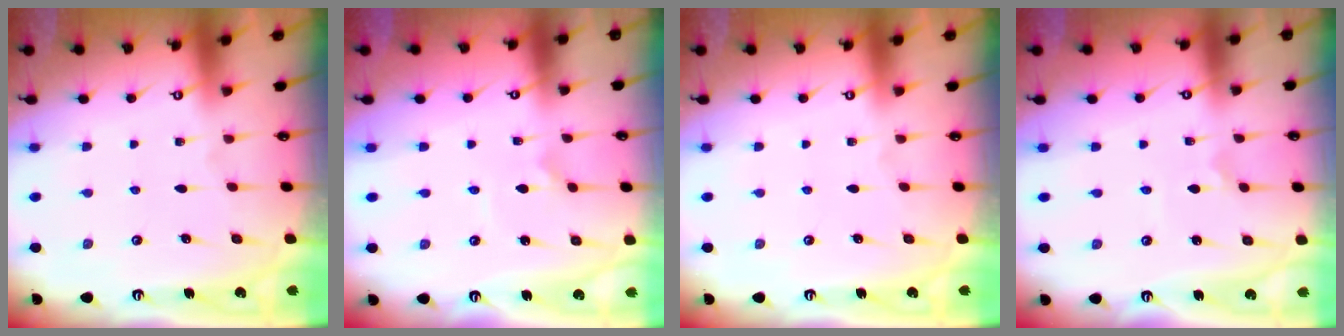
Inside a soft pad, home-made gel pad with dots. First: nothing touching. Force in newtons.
{"total": 2.1, "press": 2.1, "slide": 0.1}
{"total": 0.0}
{"total": 0.8, "press": 0.8, "slide": 0.2}